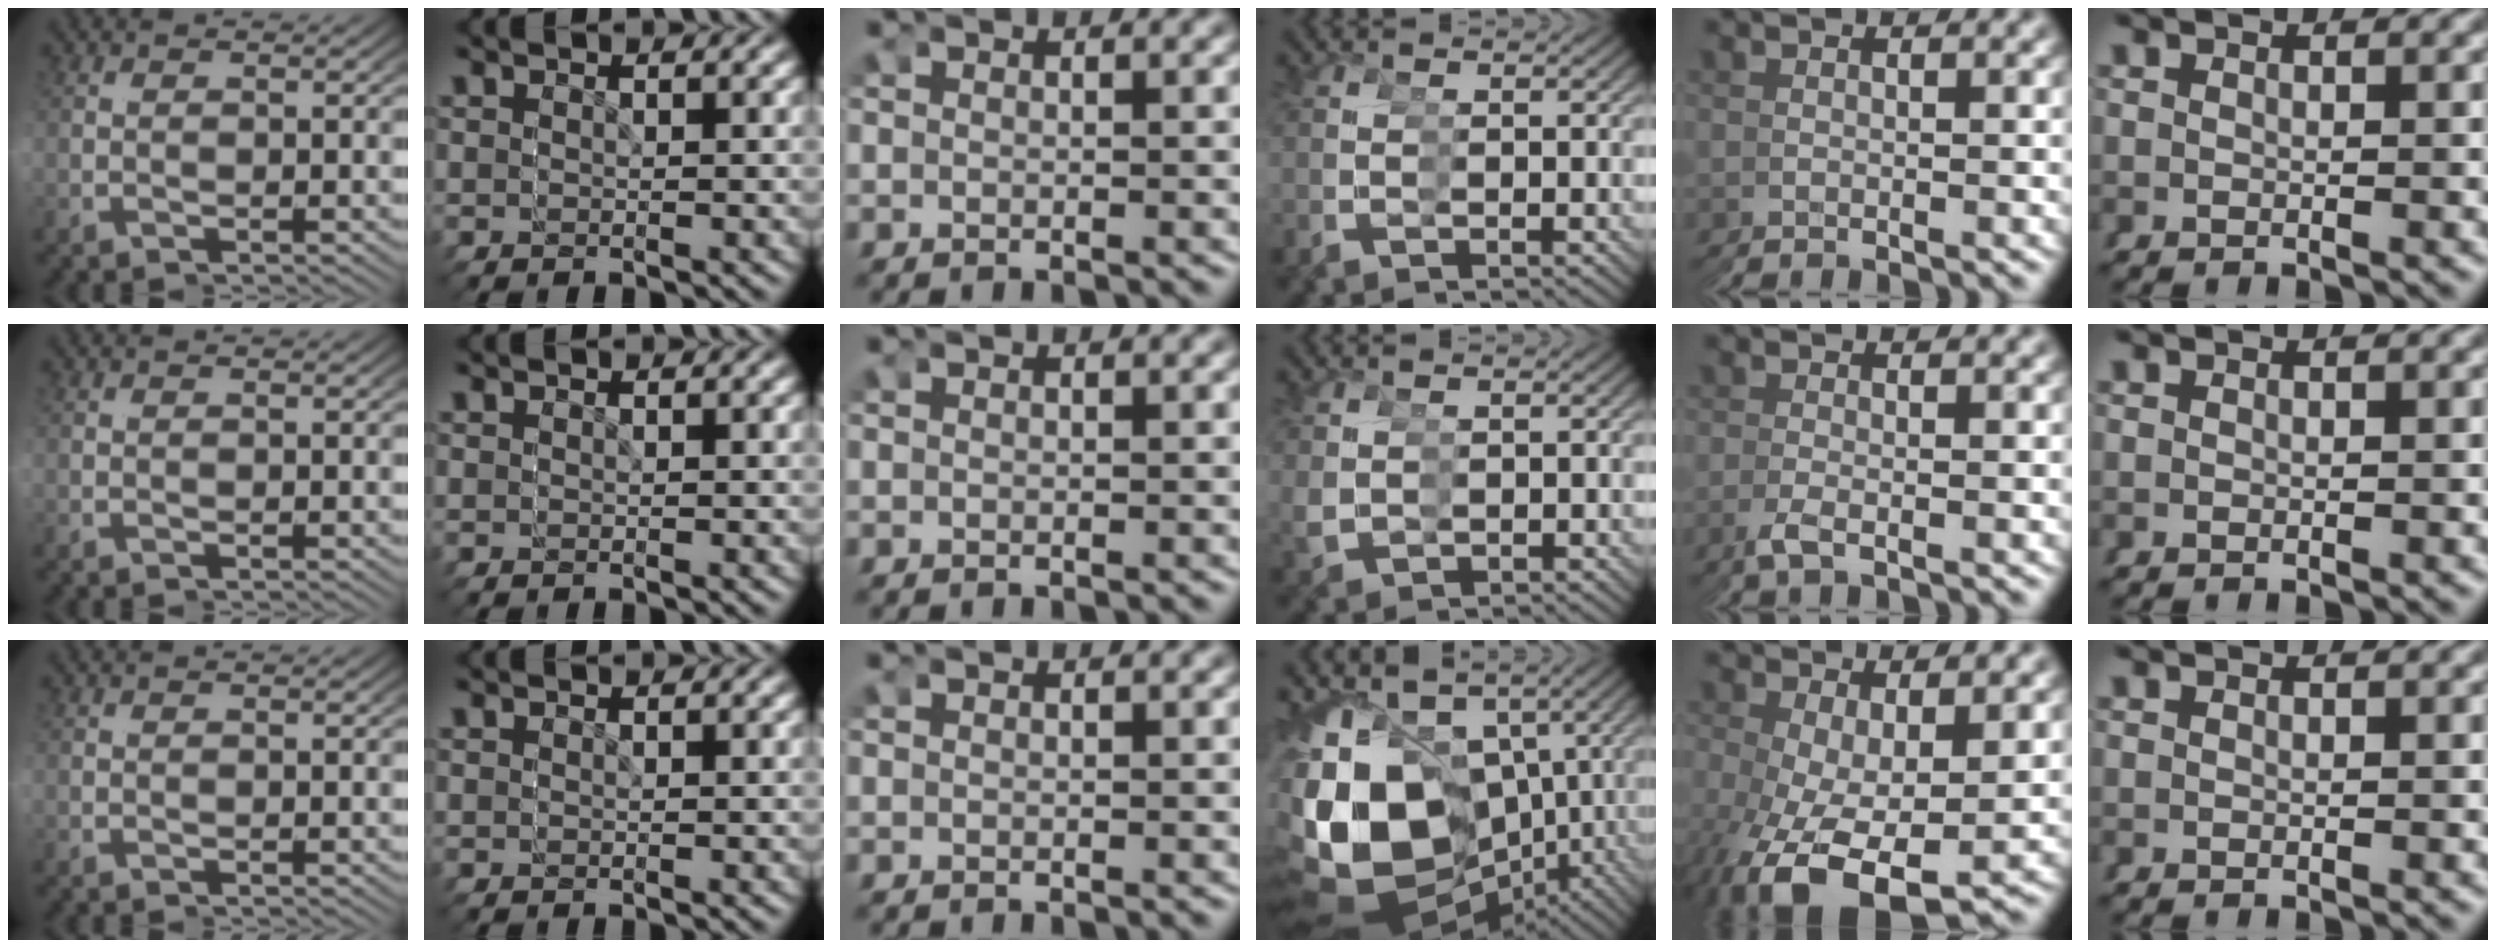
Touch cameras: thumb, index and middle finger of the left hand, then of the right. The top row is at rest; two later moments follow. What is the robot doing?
{"motion": "grasp_and_lifting", "object": "straw"}